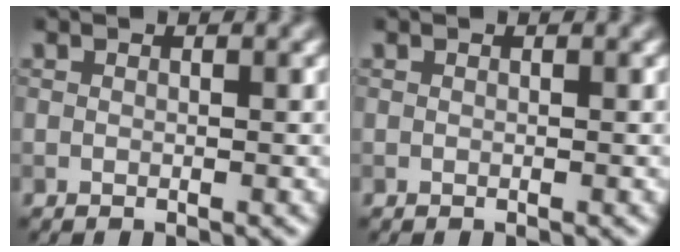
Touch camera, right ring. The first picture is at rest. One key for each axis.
{"total": 0.0}